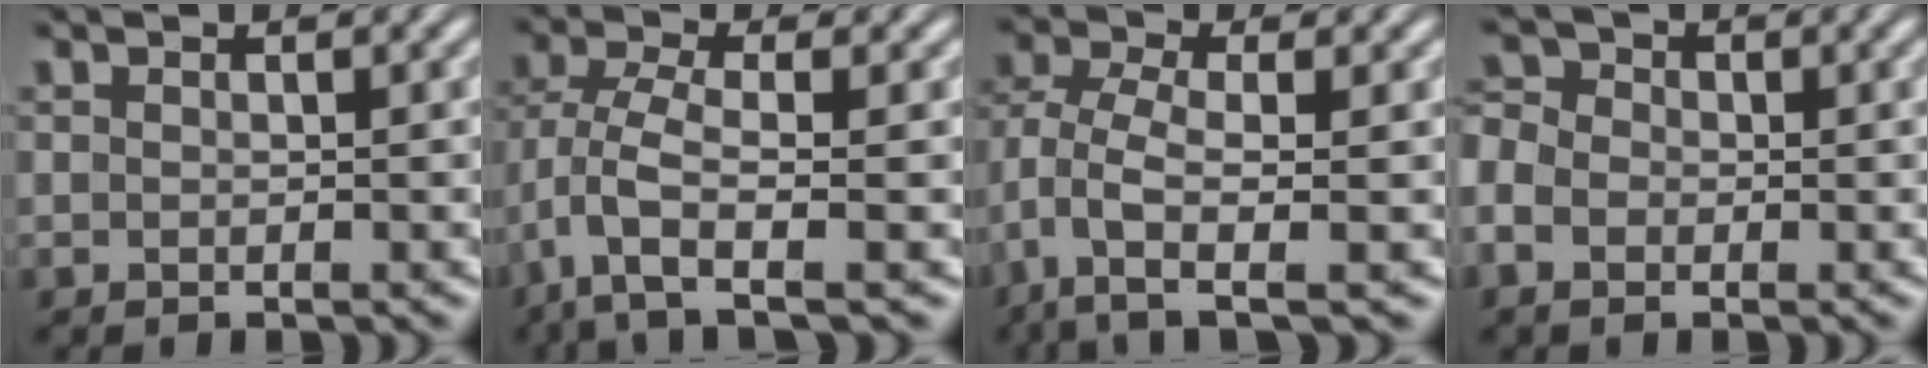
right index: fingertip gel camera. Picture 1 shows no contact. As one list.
[{"total": 5.5, "force": [-2.2, 2.5, 4.4], "torque": [-0.117, -0.041, -0.014]}, {"total": 5.4, "force": [-2.0, 2.6, 4.2], "torque": [-0.119, -0.049, -0.008]}, {"total": 4.4, "force": [-0.5, 3.9, 2.0], "torque": [-0.049, -0.006, -0.017]}]